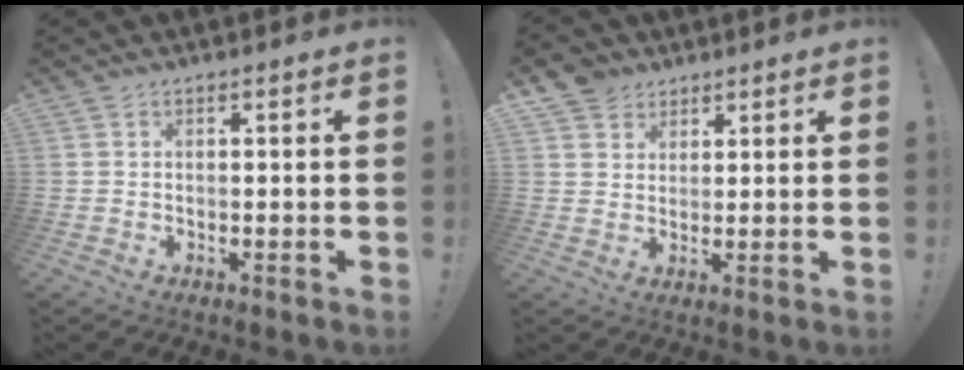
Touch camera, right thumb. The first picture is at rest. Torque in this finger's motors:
{"motor_torque": [0.18, 0.50, 0.18, 0.09, 0.03]}